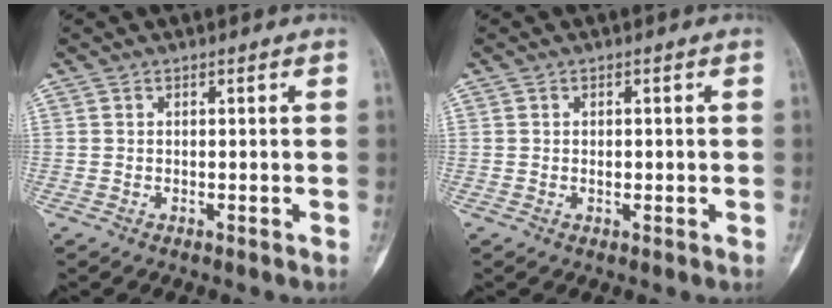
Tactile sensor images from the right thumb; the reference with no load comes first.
{"total": 1.1, "force": [-0.1, 0.7, 0.8], "torque": [-0.009, 0.000, 0.000]}